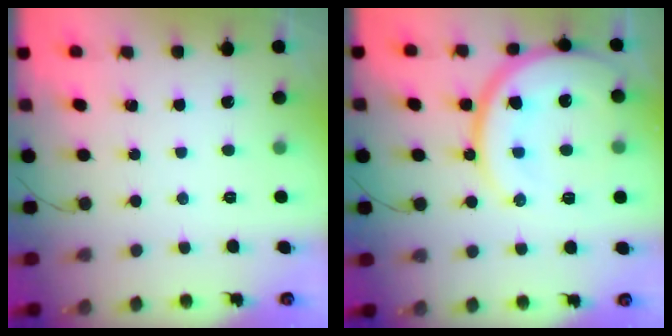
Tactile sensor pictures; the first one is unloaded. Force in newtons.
{"total": 17.6, "press": 17.6, "slide": 1.8}